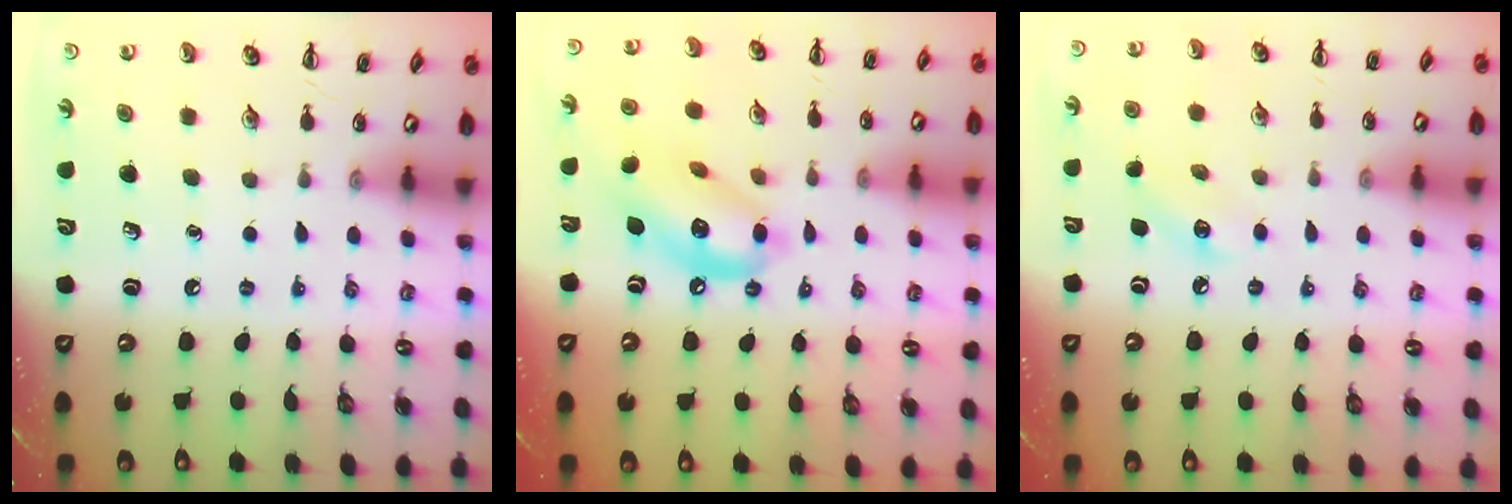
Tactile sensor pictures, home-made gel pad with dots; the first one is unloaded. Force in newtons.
{"total": 12.3, "press": 12.0, "slide": 2.4}
{"total": 5.4, "press": 5.2, "slide": 1.5}